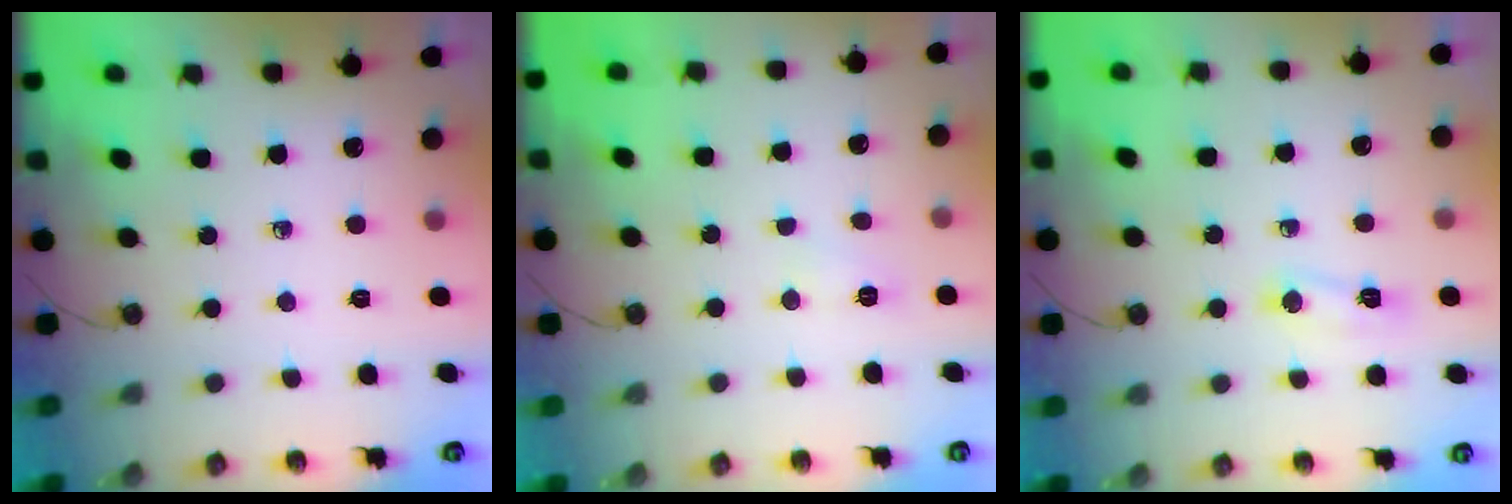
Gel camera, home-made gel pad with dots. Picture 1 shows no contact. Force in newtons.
{"total": 5.3, "press": 5.2, "slide": 0.7}
{"total": 14.9, "press": 6.6, "slide": 13.4}